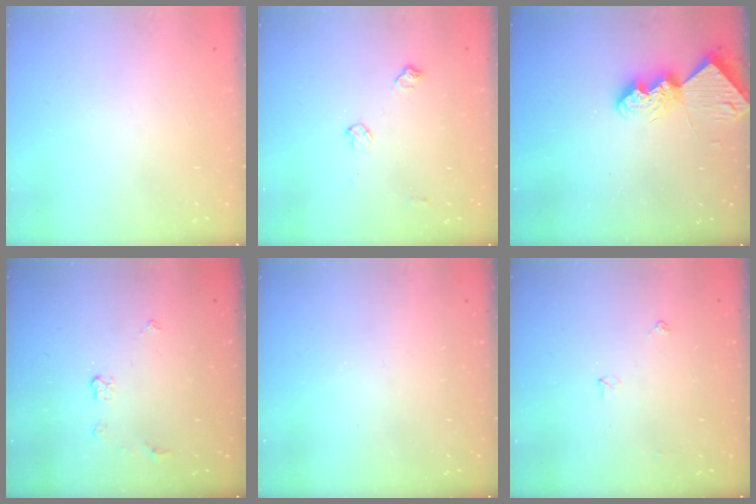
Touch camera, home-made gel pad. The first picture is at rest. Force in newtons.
{"total": 6.4, "press": 6.3, "slide": 0.9}
{"total": 9.5, "press": 9.5, "slide": 0.9}
{"total": 3.7, "press": 3.6, "slide": 0.5}
{"total": 0.0}
{"total": 3.0, "press": 3.0, "slide": 0.5}